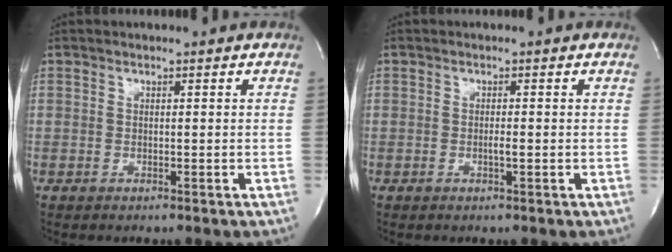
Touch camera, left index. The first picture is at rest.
{"total": 0.9, "force": [-0.3, -0.1, 0.9], "torque": [-0.019, -0.001, -0.005]}